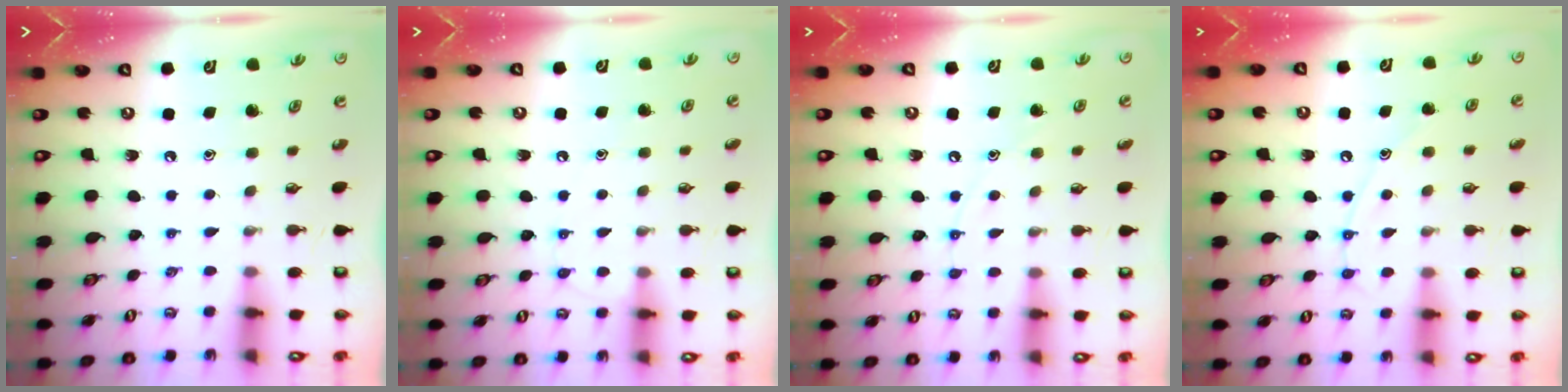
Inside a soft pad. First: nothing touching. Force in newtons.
{"total": 7.2, "press": 7.1, "slide": 0.8}
{"total": 6.0, "press": 5.9, "slide": 0.6}
{"total": 8.8, "press": 8.7, "slide": 0.9}